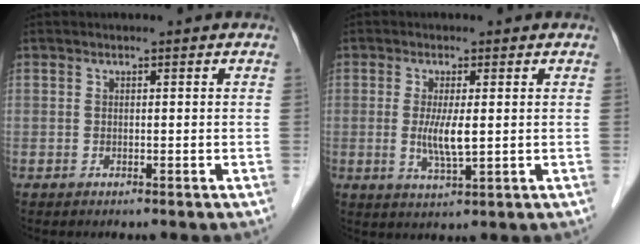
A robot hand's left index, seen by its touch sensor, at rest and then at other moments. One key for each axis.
{"total": 4.6, "fx": 0.0, "fy": 0.7, "fz": 4.5, "tx": -0.095, "ty": -0.010, "tz": 0.002}